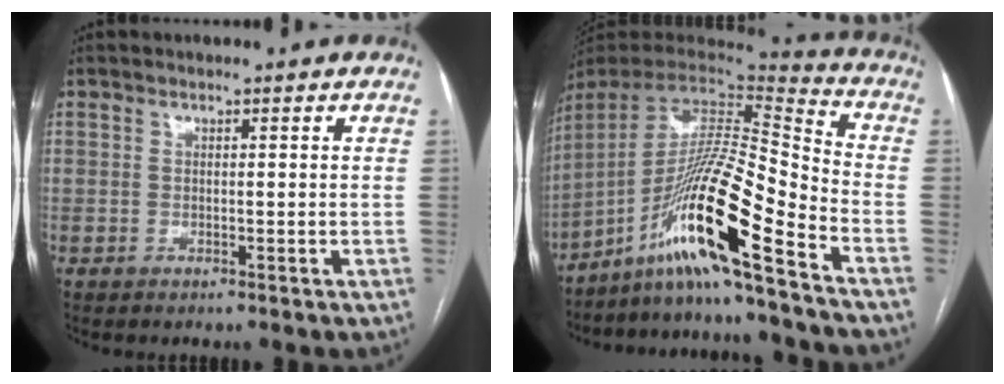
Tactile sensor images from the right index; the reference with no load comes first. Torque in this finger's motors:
{"motor_torque": [1.78, -0.36, 1.06, 0.21]}